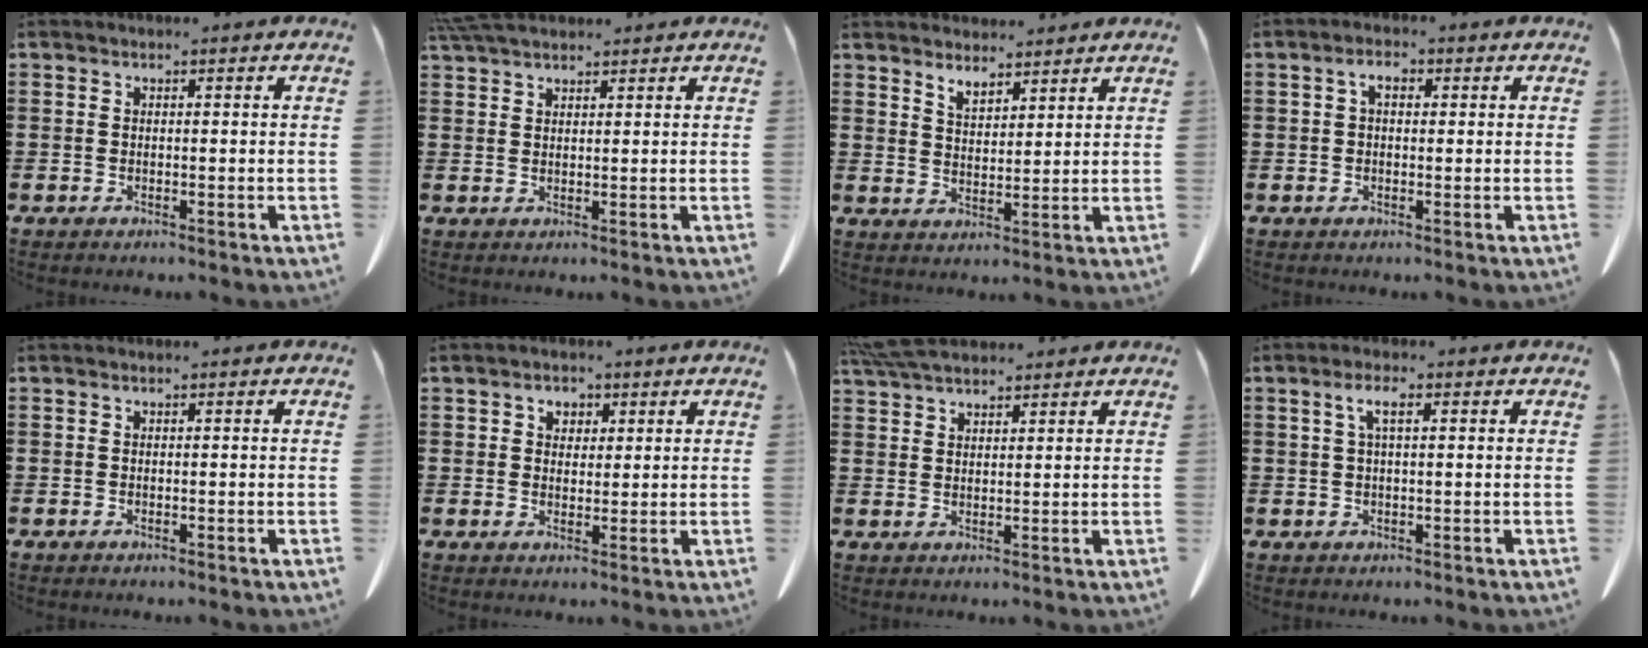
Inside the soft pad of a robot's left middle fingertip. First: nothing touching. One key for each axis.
{"total": 3.9, "fx": 3.5, "fy": 0.8, "fz": 1.7, "tx": -0.043, "ty": -0.003, "tz": 0.068}
{"total": 4.0, "fx": 3.8, "fy": 1.2, "fz": 0.3, "tx": -0.017, "ty": -0.010, "tz": 0.073}
{"total": 2.6, "fx": 0.6, "fy": 1.3, "fz": 2.2, "tx": -0.047, "ty": 0.008, "tz": 0.009}
{"total": 0.0}
{"total": 2.4, "fx": 1.1, "fy": 1.9, "fz": 0.8, "tx": -0.016, "ty": 0.005, "tz": 0.017}
{"total": 5.8, "fx": 5.2, "fy": 1.2, "fz": 2.3, "tx": -0.058, "ty": -0.007, "tz": 0.100}
{"total": 3.0, "fx": 1.0, "fy": 0.8, "fz": 2.7, "tx": -0.057, "ty": 0.008, "tz": 0.016}